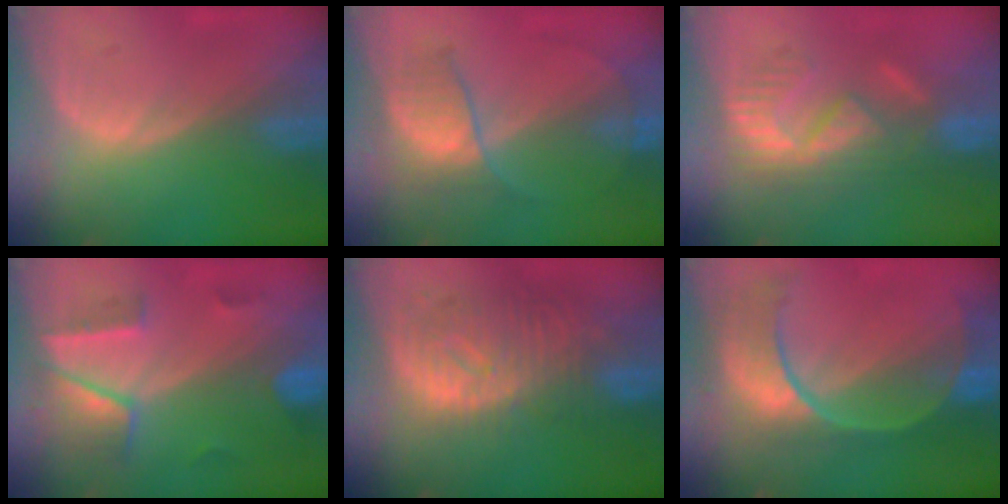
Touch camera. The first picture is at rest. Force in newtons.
{"total": 5.8, "press": 5.7, "slide": 1.4}
{"total": 8.4, "press": 8.2, "slide": 1.9}
{"total": 6.9, "press": 6.4, "slide": 2.6}
{"total": 10.9, "press": 9.8, "slide": 4.8}
{"total": 11.2, "press": 9.3, "slide": 6.1}